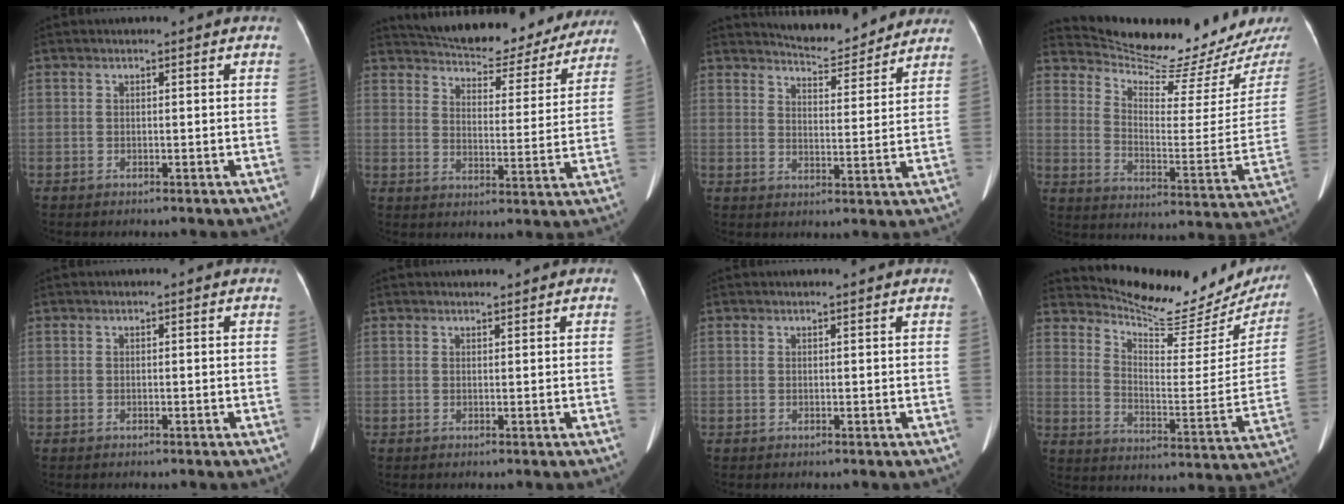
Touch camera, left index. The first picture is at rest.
{"total": 22.4, "force": [20.3, 6.3, 7.2], "torque": [-0.108, -0.008, 0.260]}
{"total": 10.7, "force": [10.3, 1.5, 2.4], "torque": [-0.032, -0.003, 0.139]}
{"total": 19.1, "force": [18.1, 0.2, 6.3], "torque": [-0.106, -0.082, 0.257]}
{"total": 0.0}
{"total": 1.3, "force": [1.2, 0.3, 0.3], "torque": [-0.008, 0.009, 0.020]}
{"total": 1.3, "force": [1.2, -0.1, 0.4], "torque": [-0.012, 0.006, 0.018]}
{"total": 20.6, "force": [19.2, 4.5, 5.8], "torque": [-0.080, -0.058, 0.247]}